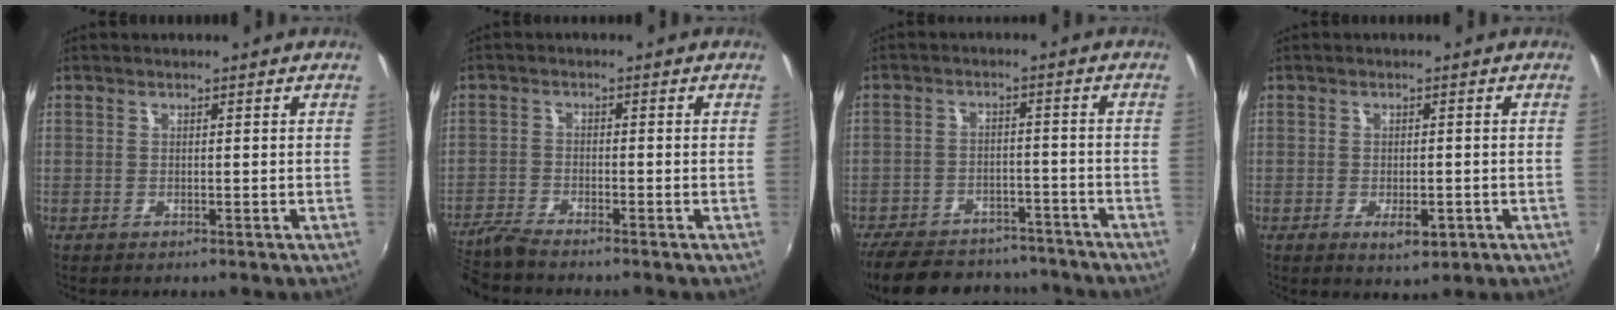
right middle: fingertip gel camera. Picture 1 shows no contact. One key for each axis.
{"total": 5.6, "fx": -5.2, "fy": -0.1, "fz": 2.0, "tx": -0.056, "ty": -0.020, "tz": -0.103}
{"total": 20.4, "fx": -16.9, "fy": 8.2, "fz": 8.0, "tx": -0.184, "ty": 0.016, "tz": -0.231}
{"total": 3.5, "fx": -1.3, "fy": 1.7, "fz": 2.8, "tx": -0.052, "ty": -0.009, "tz": -0.017}